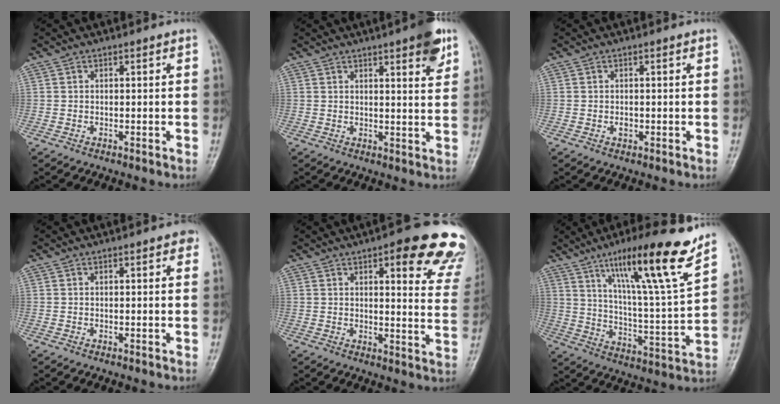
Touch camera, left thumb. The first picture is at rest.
{"total": 7.1, "force": [4.2, 1.4, 5.6], "torque": [-0.065, -0.019, 0.052]}
{"total": 1.1, "force": [0.0, 0.7, 0.9], "torque": [-0.008, 0.000, 0.000]}
{"total": 1.7, "force": [0.9, 0.5, 1.3], "torque": [-0.015, 0.000, 0.008]}
{"total": 18.1, "force": [11.2, 5.0, 13.2], "torque": [-0.117, -0.042, 0.118]}
{"total": 19.4, "force": [12.6, 1.1, 14.7], "torque": [-0.214, -0.067, 0.202]}